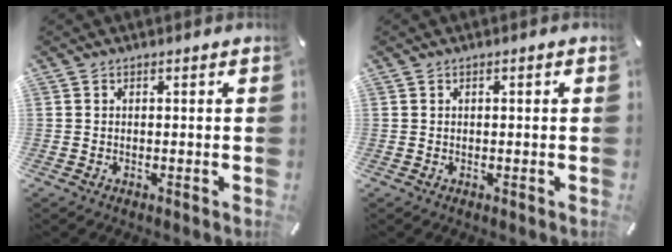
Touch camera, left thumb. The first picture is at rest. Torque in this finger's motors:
{"motor_torque": [-0.01, -0.18, -0.04, 0.00, 0.00]}